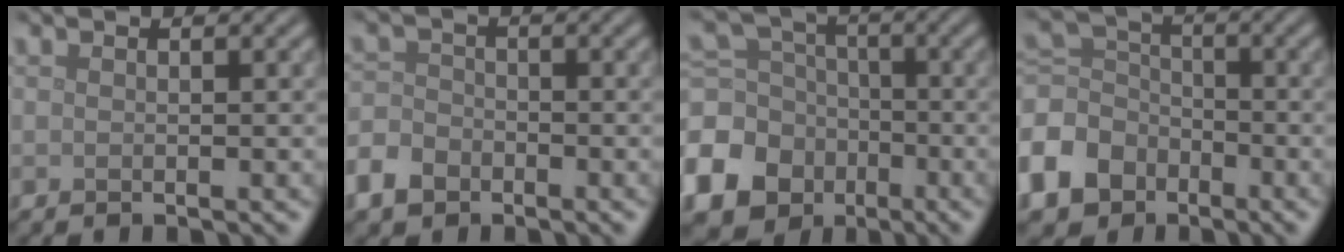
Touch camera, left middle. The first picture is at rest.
{"total": 3.6, "force": [-2.2, 2.5, 1.3], "torque": [-0.032, -0.001, -0.053]}
{"total": 11.6, "force": [-4.9, 9.9, 3.7], "torque": [-0.109, -0.031, -0.107]}
{"total": 8.1, "force": [-4.1, 6.2, 3.2], "torque": [-0.091, -0.004, -0.102]}